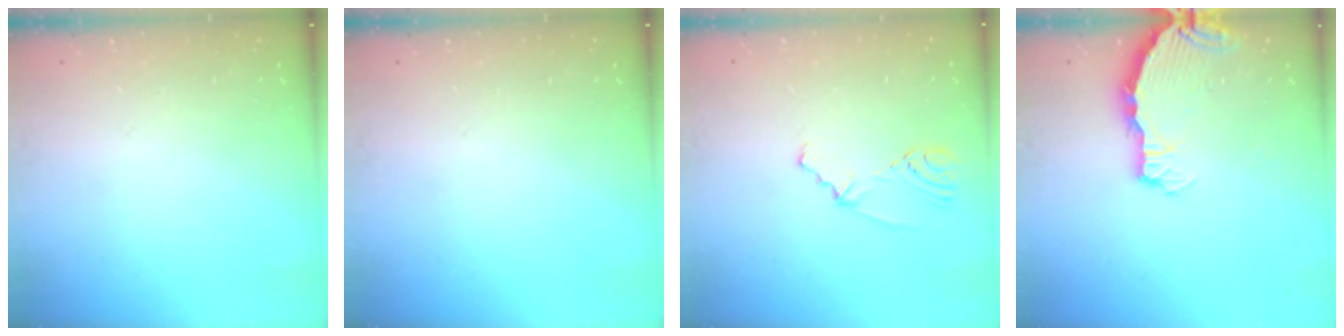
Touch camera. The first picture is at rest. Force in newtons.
{"total": 0.0}
{"total": 2.5, "press": 2.1, "slide": 1.4}
{"total": 3.8, "press": 3.8, "slide": 0.4}